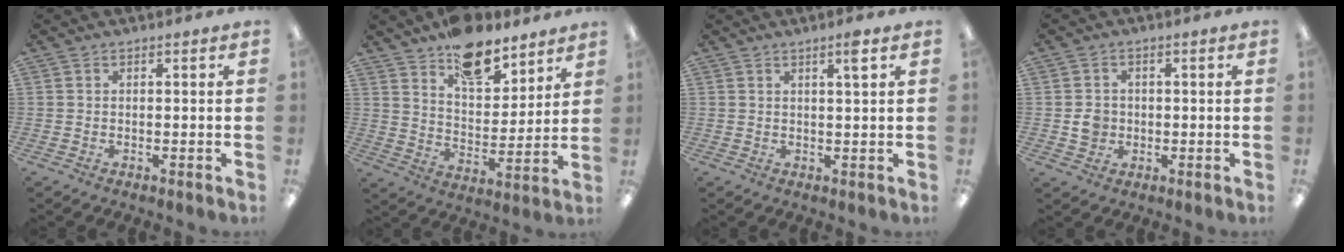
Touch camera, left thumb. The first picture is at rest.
{"total": 13.9, "force": [10.7, 6.6, 5.9], "torque": [-0.078, -0.068, 0.194]}
{"total": 3.2, "force": [1.9, 0.1, 2.5], "torque": [-0.048, -0.002, 0.030]}
{"total": 3.6, "force": [-0.3, 3.3, 1.4], "torque": [-0.019, 0.004, -0.008]}